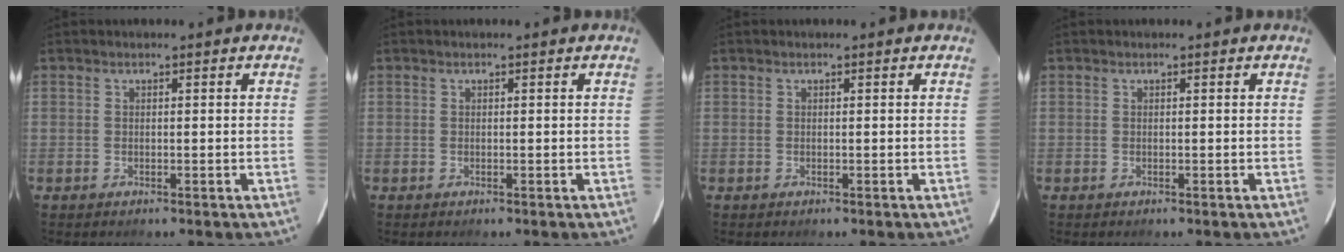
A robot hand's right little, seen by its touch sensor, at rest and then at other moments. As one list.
[{"total": 0.0}, {"total": 0.0}, {"total": 0.0}]